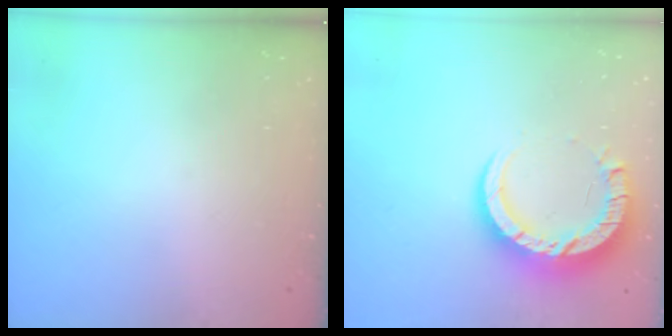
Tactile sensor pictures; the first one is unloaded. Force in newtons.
{"total": 13.0, "press": 13.0, "slide": 1.0}